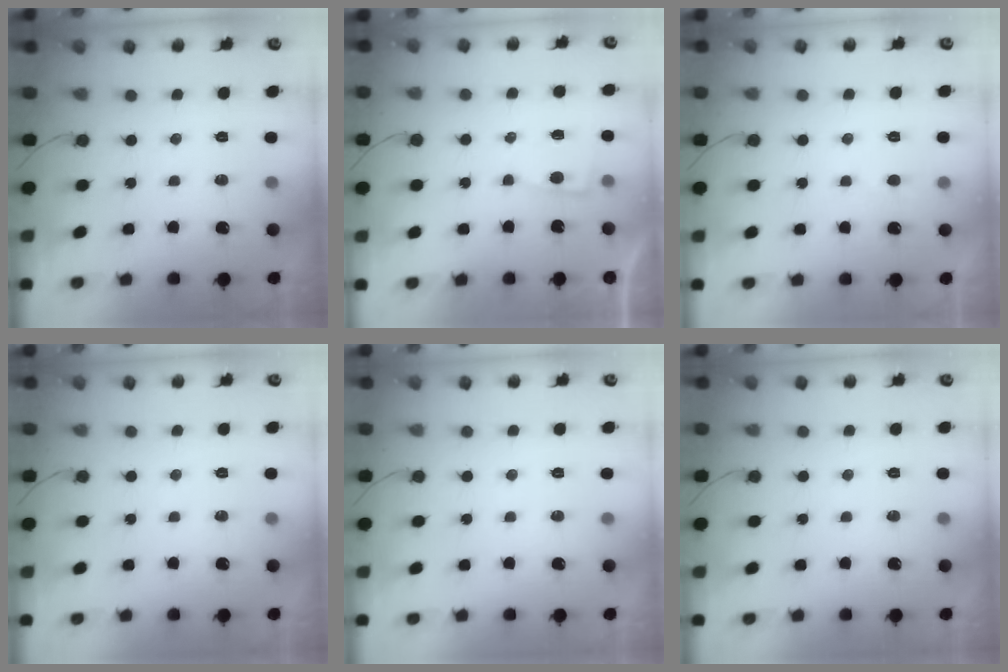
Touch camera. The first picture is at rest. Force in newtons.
{"total": 2.2, "press": 2.2, "slide": 0.3}
{"total": 1.9, "press": 1.9, "slide": 0.3}
{"total": 0.0}
{"total": 0.0}
{"total": 0.0}